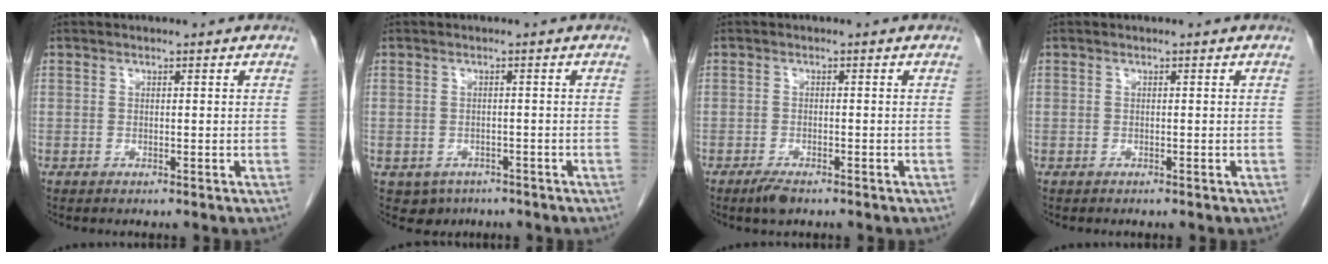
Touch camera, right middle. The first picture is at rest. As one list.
[{"total": 3.6, "force": [-2.3, 2.7, 0.6], "torque": [-0.008, 0.005, -0.027]}, {"total": 2.5, "force": [-1.8, 0.7, 1.5], "torque": [-0.035, -0.004, -0.030]}, {"total": 0.0}]